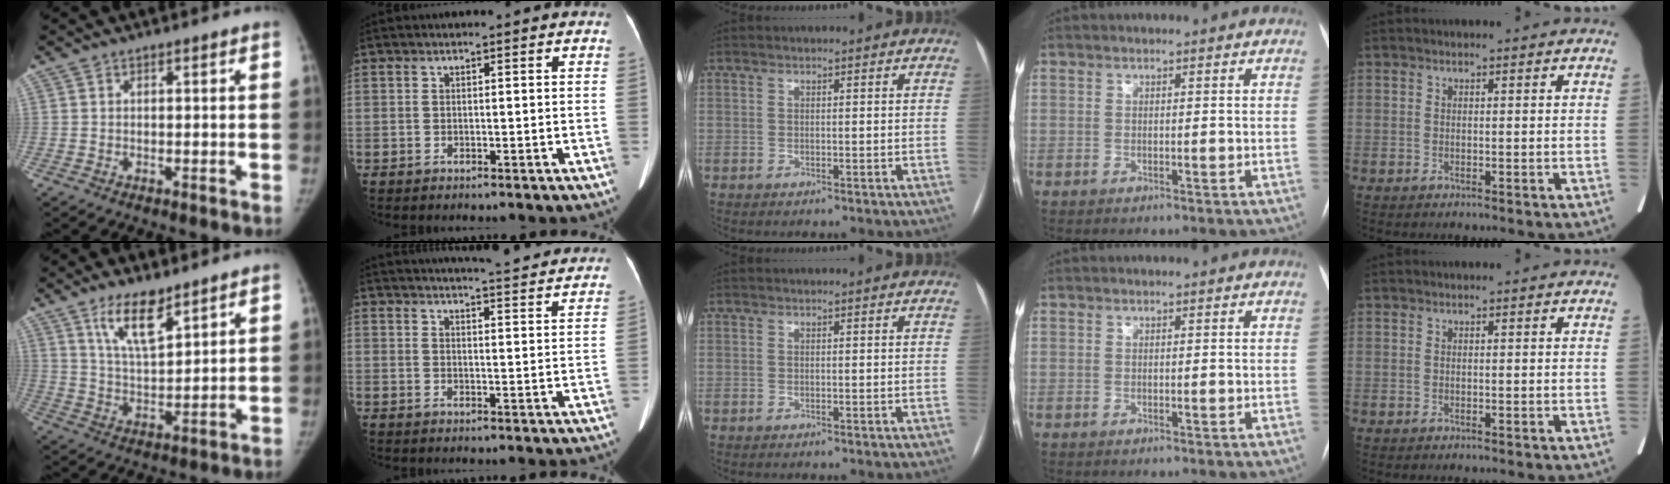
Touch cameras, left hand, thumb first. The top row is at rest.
{"thumb": {"total": 9.5, "force": [6.3, 3.2, 6.3], "torque": [-0.100, -0.042, 0.122]}, "index": {"total": 22.3, "force": [21.1, 1.6, 7.0], "torque": [-0.099, -0.031, 0.249]}}